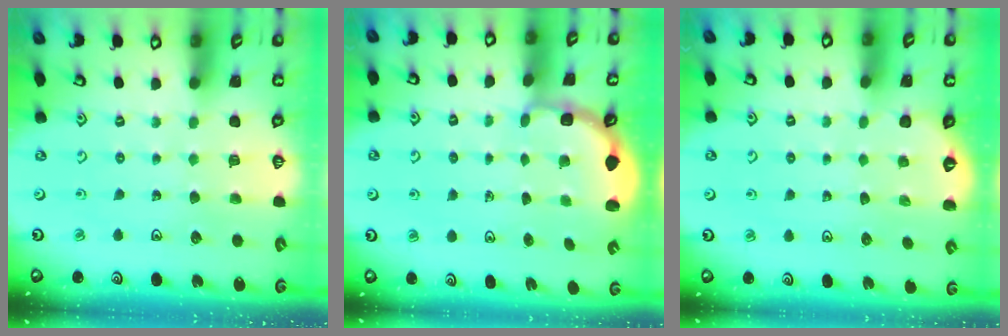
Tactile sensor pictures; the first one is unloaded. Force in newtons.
{"total": 2.9, "press": 2.5, "slide": 1.4}
{"total": 2.1, "press": 1.0, "slide": 1.8}